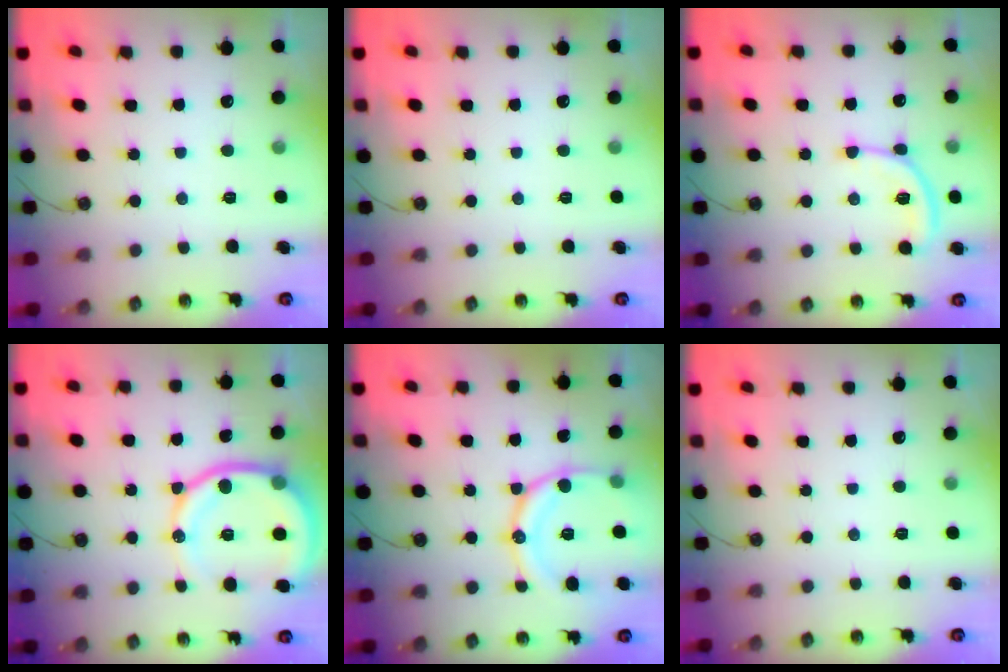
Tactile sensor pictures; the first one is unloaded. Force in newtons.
{"total": 0.0}
{"total": 8.5, "press": 8.5, "slide": 0.9}
{"total": 15.7, "press": 15.5, "slide": 1.8}
{"total": 14.2, "press": 14.2, "slide": 0.7}
{"total": 0.0}